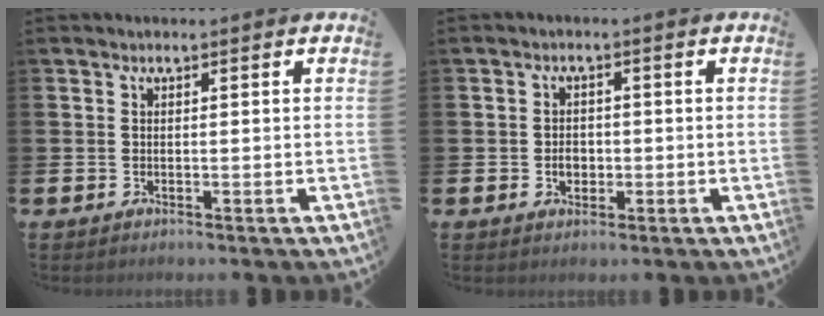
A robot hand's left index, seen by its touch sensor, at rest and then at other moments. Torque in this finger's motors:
{"motor_torque": [0.19, -0.15, 0.02, 0.04]}